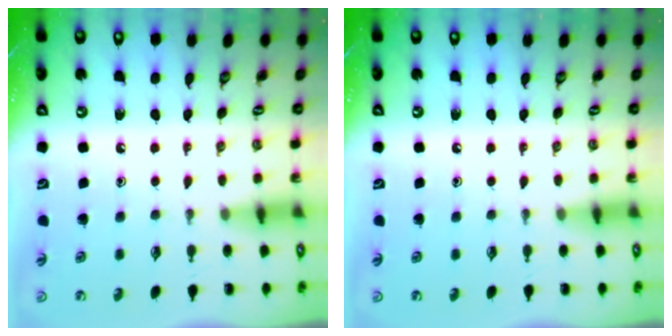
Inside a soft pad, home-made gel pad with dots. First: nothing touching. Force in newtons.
{"total": 0.0}